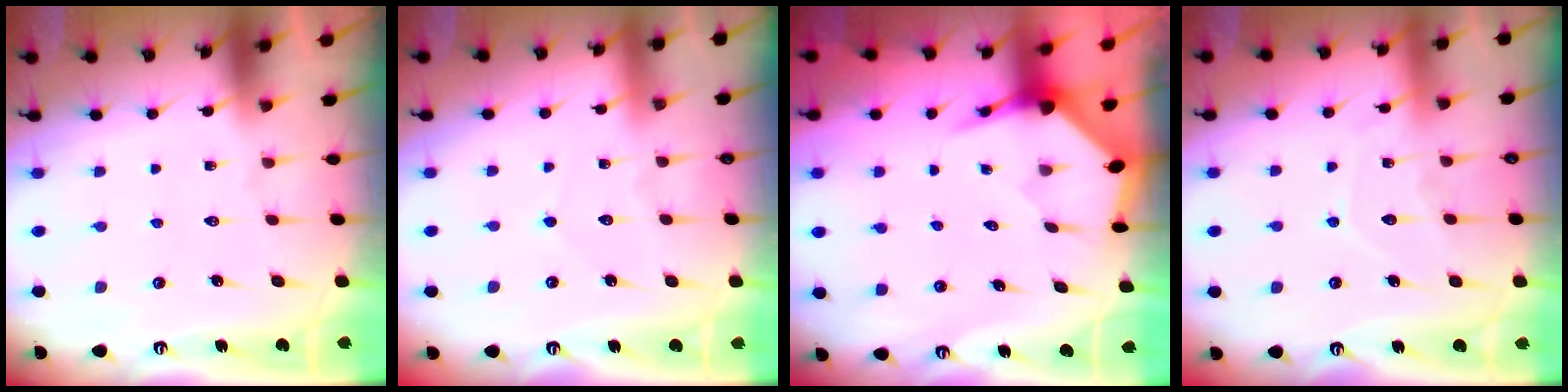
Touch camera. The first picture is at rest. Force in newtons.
{"total": 2.9, "press": 2.9, "slide": 0.3}
{"total": 3.5, "press": 3.5, "slide": 0.4}
{"total": 7.8, "press": 7.8, "slide": 0.8}